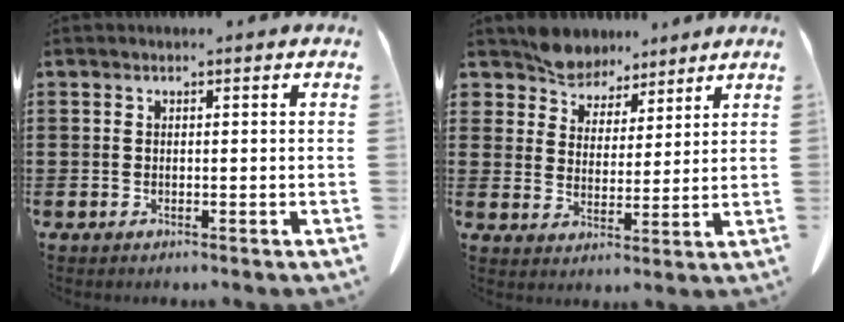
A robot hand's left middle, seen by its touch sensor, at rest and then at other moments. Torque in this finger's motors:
{"motor_torque": [1.21, 0.93, 0.20, 0.04]}